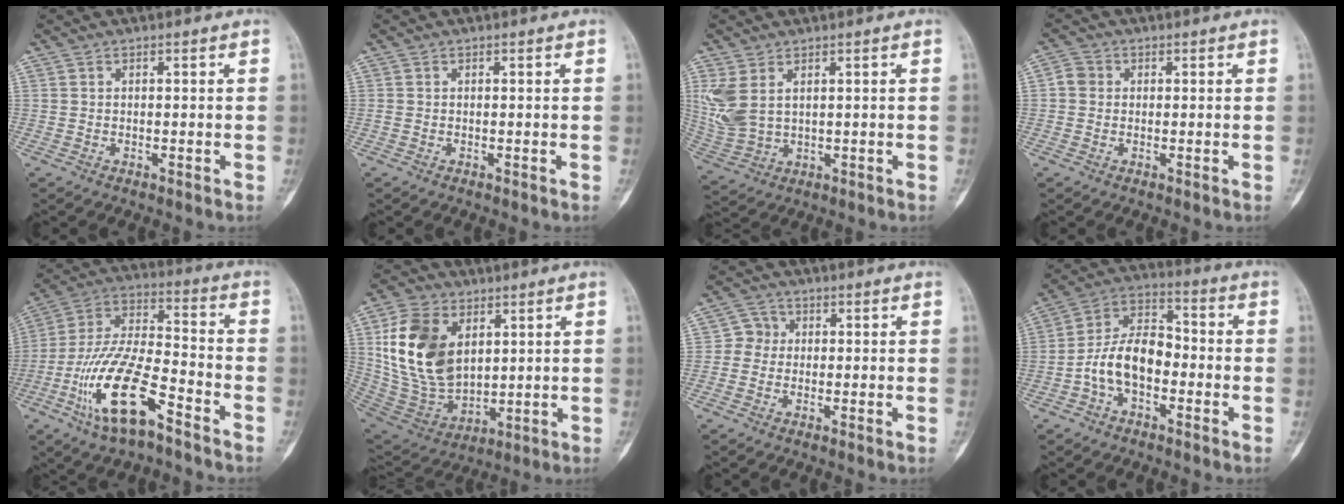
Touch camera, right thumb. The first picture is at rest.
{"total": 0.0}
{"total": 8.2, "force": [2.7, 5.1, 5.8], "torque": [-0.142, -0.005, 0.071]}
{"total": 2.6, "force": [0.2, 2.4, 1.1], "torque": [-0.005, 0.006, -0.004]}
{"total": 17.9, "force": [-9.0, 6.1, 14.2], "torque": [-0.279, 0.057, -0.169]}
{"total": 18.9, "force": [5.1, 12.5, 13.2], "torque": [-0.235, -0.019, 0.112]}
{"total": 3.2, "force": [0.0, 3.1, 0.8], "torque": [0.015, 0.010, -0.012]}
{"total": 11.5, "force": [-3.0, 7.0, 8.6], "torque": [-0.142, 0.046, -0.065]}